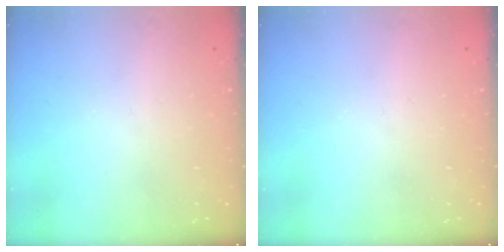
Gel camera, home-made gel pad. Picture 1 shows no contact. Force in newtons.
{"total": 0.0}